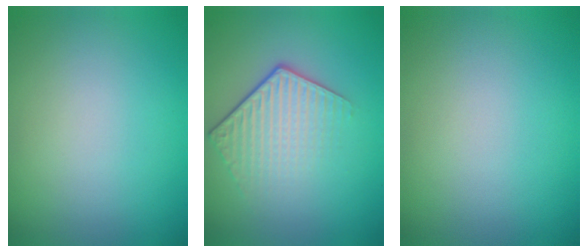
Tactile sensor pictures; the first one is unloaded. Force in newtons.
{"total": 4.2, "press": 2.9, "slide": 3.0}
{"total": 0.0}